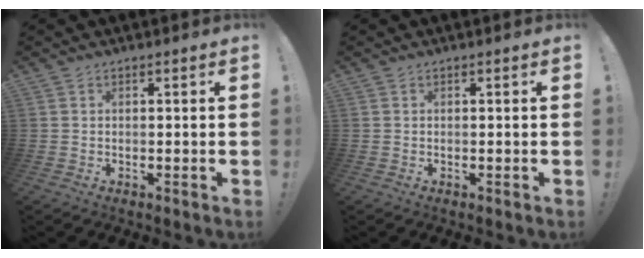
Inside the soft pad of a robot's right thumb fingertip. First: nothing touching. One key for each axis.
{"total": 0.0}